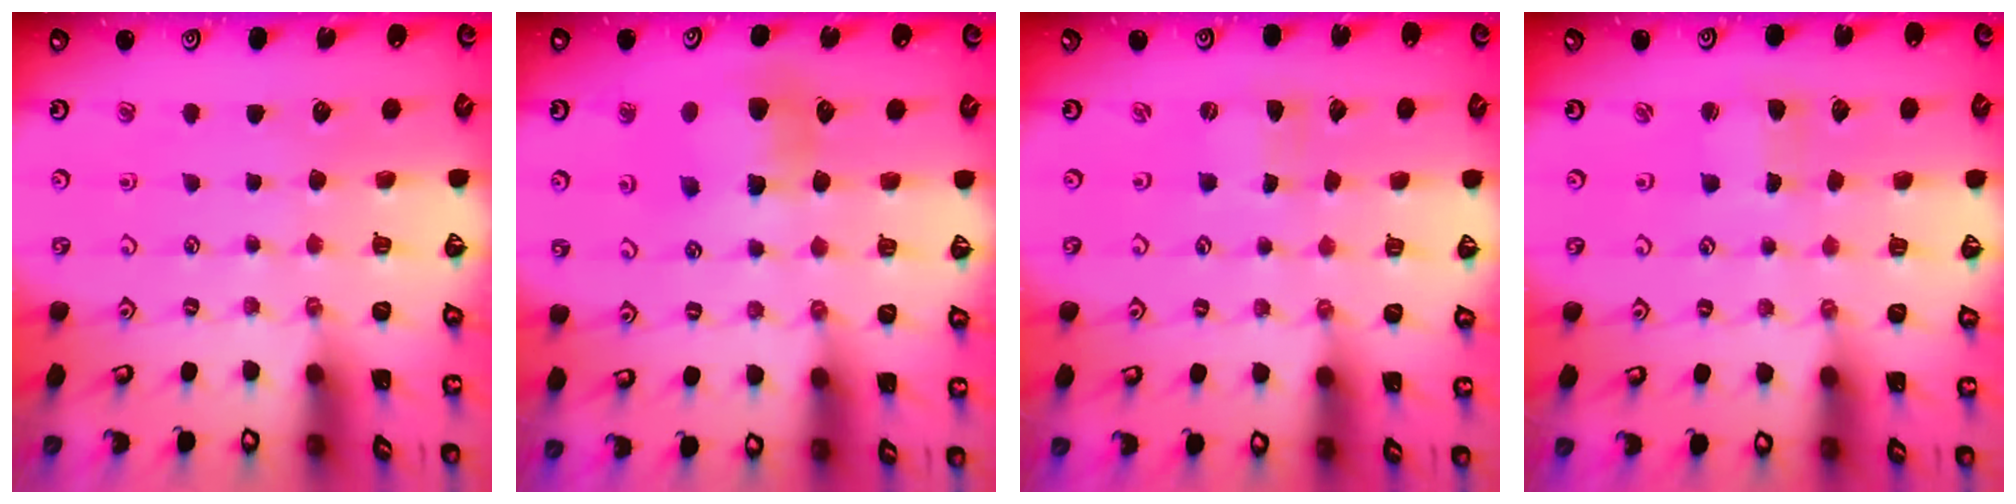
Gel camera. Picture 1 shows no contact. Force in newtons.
{"total": 6.8, "press": 6.7, "slide": 0.7}
{"total": 0.0}
{"total": 2.3, "press": 2.3, "slide": 0.3}